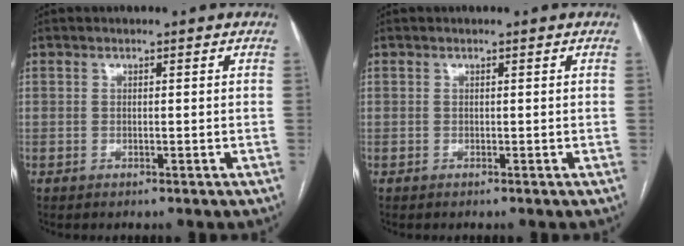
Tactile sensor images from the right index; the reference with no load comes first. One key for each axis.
{"total": 0.0}